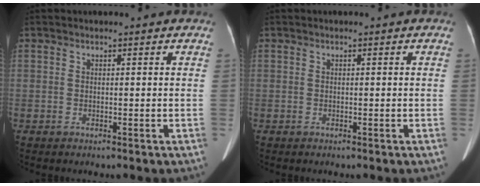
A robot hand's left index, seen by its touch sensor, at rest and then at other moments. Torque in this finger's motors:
{"motor_torque": [-0.02, -0.02, 0.03, 0.00]}